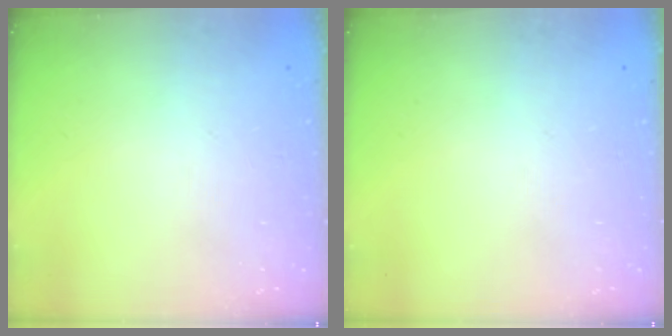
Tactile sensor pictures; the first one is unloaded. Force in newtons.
{"total": 0.0}